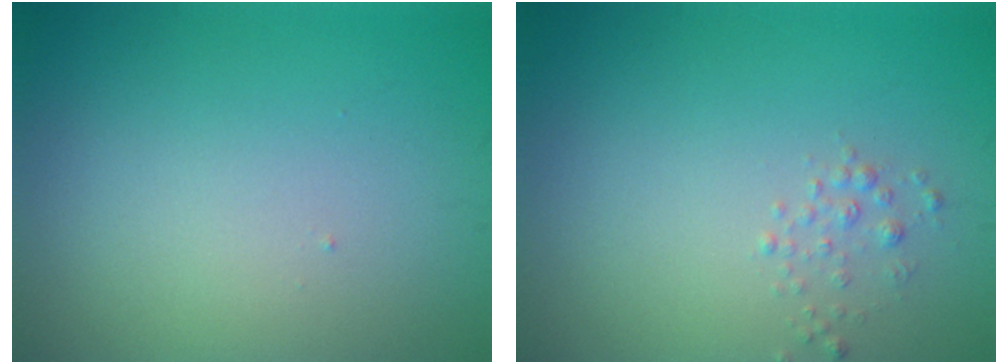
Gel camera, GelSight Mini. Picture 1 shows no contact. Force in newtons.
{"total": 0.9, "press": 0.9, "slide": 0.0}